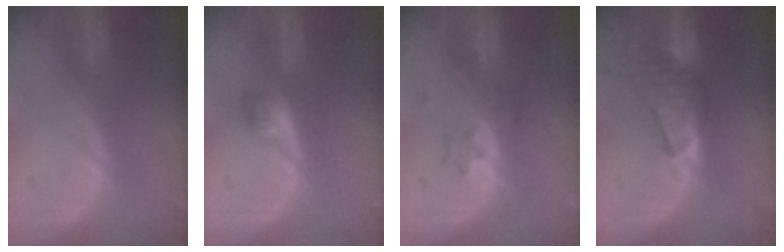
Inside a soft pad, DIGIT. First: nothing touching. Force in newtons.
{"total": 2.5, "press": 2.3, "slide": 1.0}
{"total": 4.0, "press": 3.8, "slide": 1.4}
{"total": 9.1, "press": 8.2, "slide": 3.8}